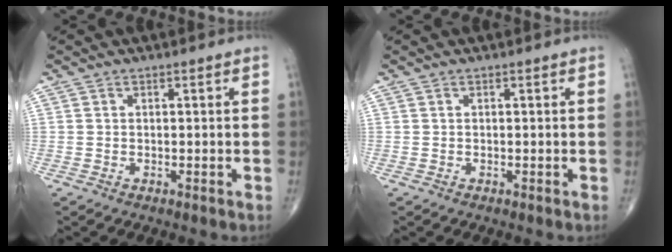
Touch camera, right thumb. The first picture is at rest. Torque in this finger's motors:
{"motor_torque": [-0.57, -0.20, -0.06, 0.05, 0.00]}